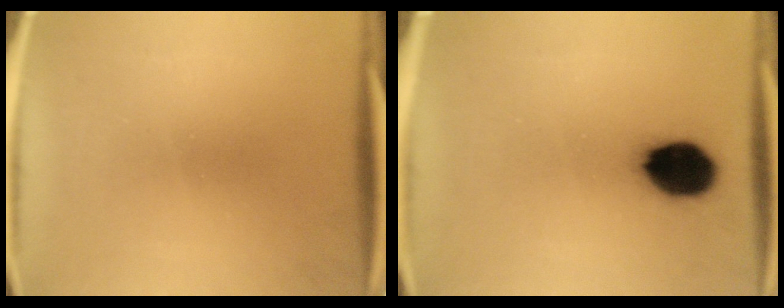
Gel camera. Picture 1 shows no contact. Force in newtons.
{"total": 12.0}